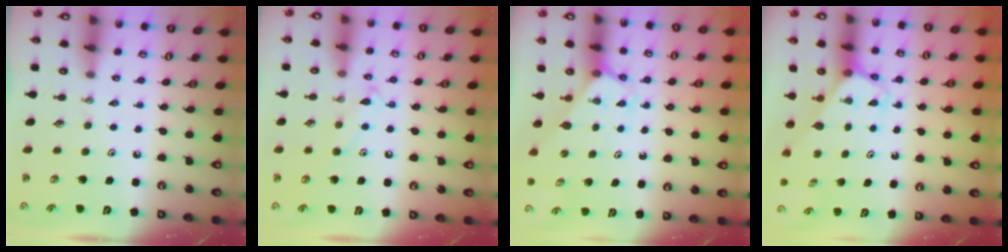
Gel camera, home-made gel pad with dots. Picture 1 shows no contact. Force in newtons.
{"total": 9.2, "press": 9.2, "slide": 0.7}
{"total": 3.8, "press": 3.8, "slide": 0.3}
{"total": 3.0, "press": 3.0, "slide": 0.2}